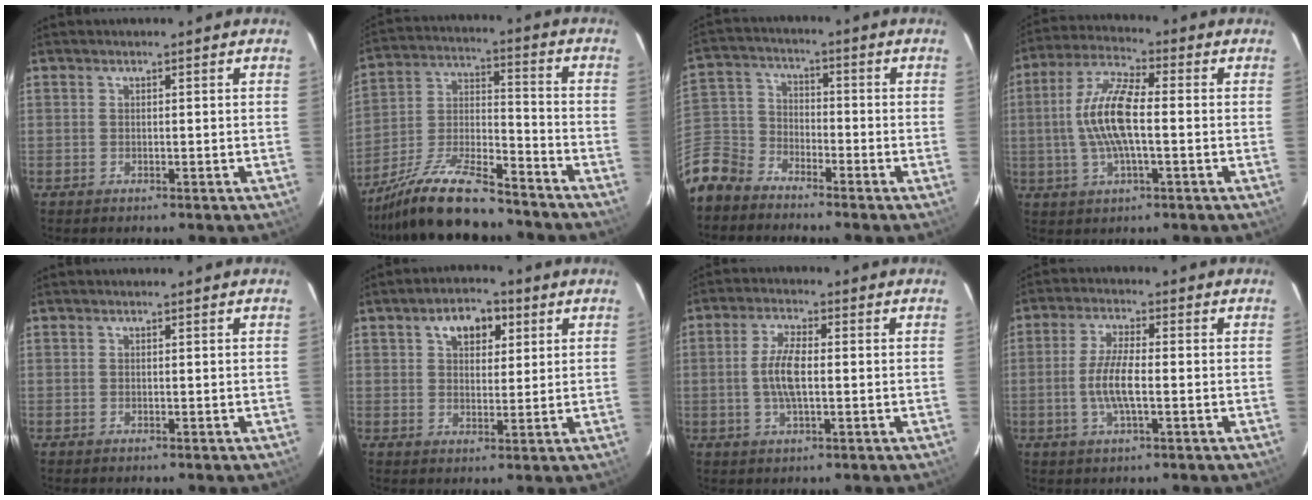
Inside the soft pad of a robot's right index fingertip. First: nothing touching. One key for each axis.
{"total": 17.3, "fx": -14.0, "fy": 4.3, "fz": 9.2, "tx": -0.193, "ty": -0.008, "tz": -0.246}
{"total": 10.7, "fx": -7.7, "fy": 6.8, "fz": 3.0, "tx": -0.088, "ty": 0.016, "tz": -0.162}
{"total": 11.4, "fx": -0.6, "fy": 3.4, "fz": 10.9, "tx": -0.224, "ty": 0.010, "tz": -0.015}
{"total": 0.0}
{"total": 7.0, "fx": 3.1, "fy": 4.2, "fz": 4.6, "tx": -0.070, "ty": 0.023, "tz": 0.053}
{"total": 6.4, "fx": -0.3, "fy": 2.1, "fz": 6.0, "tx": -0.122, "ty": 0.004, "tz": -0.006}
{"total": 6.7, "fx": -1.2, "fy": 1.6, "fz": 6.3, "tx": -0.129, "ty": -0.002, "tz": -0.025}